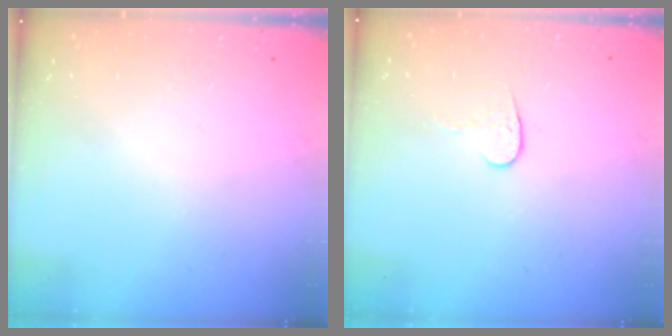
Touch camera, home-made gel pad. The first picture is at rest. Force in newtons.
{"total": 6.0, "press": 6.0, "slide": 0.4}